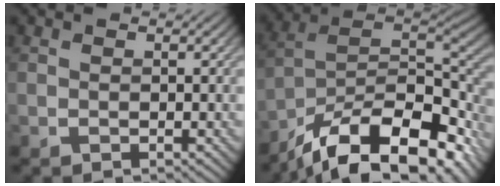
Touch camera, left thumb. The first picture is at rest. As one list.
[{"total": 17.5, "force": [-11.9, 6.9, 10.9], "torque": [-0.217, -0.028, -0.193]}]